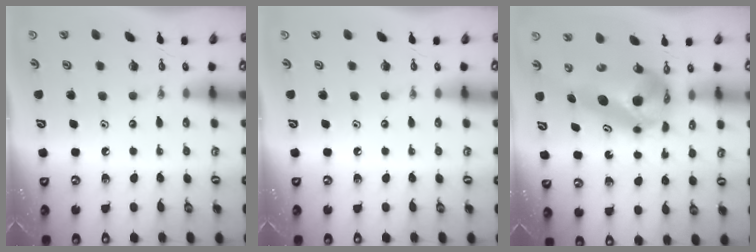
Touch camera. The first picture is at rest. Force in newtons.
{"total": 0.0}
{"total": 7.8, "press": 7.8, "slide": 0.6}